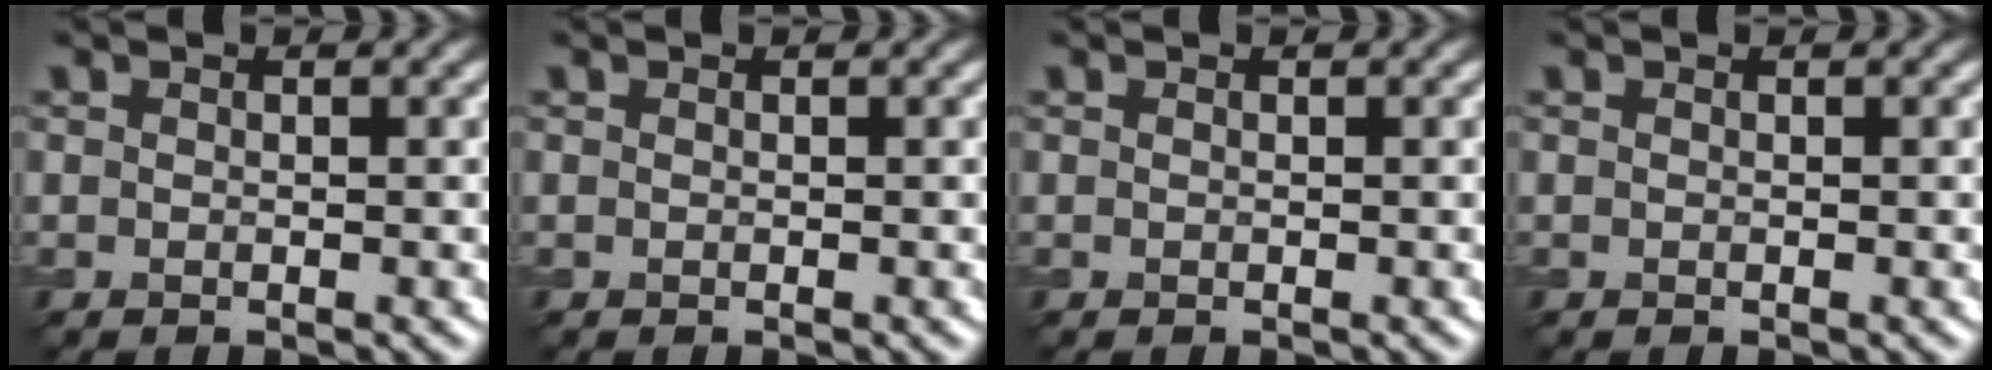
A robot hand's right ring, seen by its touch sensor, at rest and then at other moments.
{"total": 0.0}
{"total": 0.0}
{"total": 0.0}